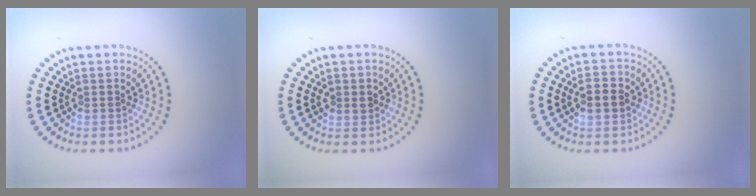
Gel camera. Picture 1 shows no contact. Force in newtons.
{"total": 1.4, "press": 1.4, "slide": 0.5}
{"total": 2.7, "press": 2.7, "slide": 0.1}